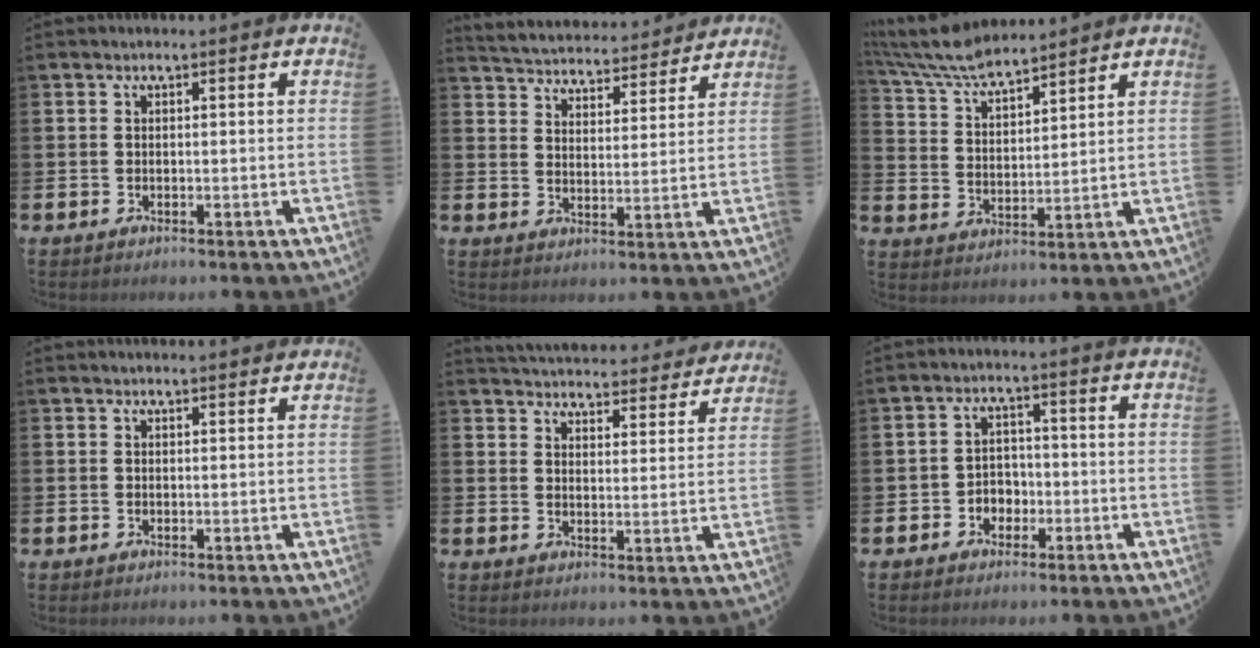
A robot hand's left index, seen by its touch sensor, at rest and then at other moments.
{"total": 4.8, "force": [4.7, 0.9, 0.0], "torque": [-0.021, -0.039, 0.080]}
{"total": 7.1, "force": [6.7, 1.2, 2.0], "torque": [-0.070, -0.033, 0.122]}
{"total": 1.1, "force": [1.1, 0.1, 0.1], "torque": [0.010, -0.005, 0.018]}
{"total": 5.0, "force": [5.0, 0.6, 0.0], "torque": [-0.007, -0.045, 0.084]}
{"total": 2.9, "force": [-1.5, 2.4, 0.8], "torque": [-0.021, 0.005, -0.036]}